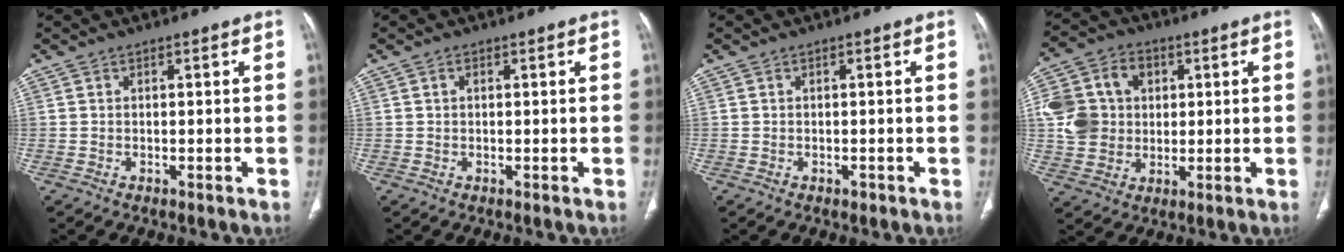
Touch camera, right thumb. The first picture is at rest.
{"total": 0.6, "force": [0.2, 0.4, 0.4], "torque": [-0.008, 0.003, 0.003]}
{"total": 0.6, "force": [-0.4, 0.3, 0.3], "torque": [-0.003, 0.000, -0.005]}
{"total": 14.1, "force": [1.9, 11.9, 7.3], "torque": [-0.128, 0.014, 0.036]}